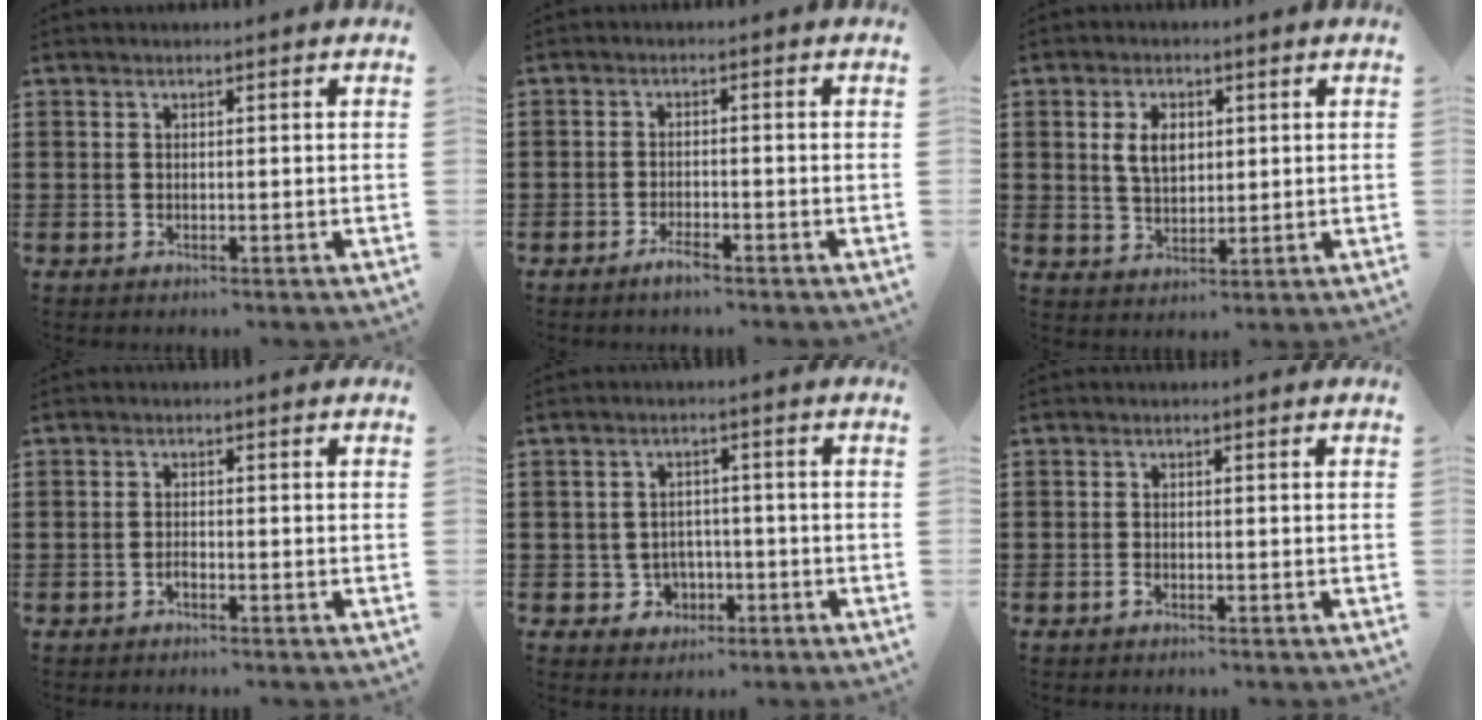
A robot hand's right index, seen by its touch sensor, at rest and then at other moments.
{"total": 2.3, "force": [-1.8, 0.4, 1.4], "torque": [-0.024, 0.003, -0.032]}
{"total": 4.7, "force": [1.1, 3.0, 3.4], "torque": [-0.068, 0.009, 0.015]}
{"total": 0.8, "force": [-0.7, 0.2, 0.4], "torque": [-0.009, -0.003, -0.012]}
{"total": 3.5, "force": [-1.3, 3.2, 0.7], "torque": [-0.025, 0.007, -0.027]}
{"total": 0.9, "force": [-0.6, 0.4, 0.5], "torque": [-0.014, -0.003, -0.011]}